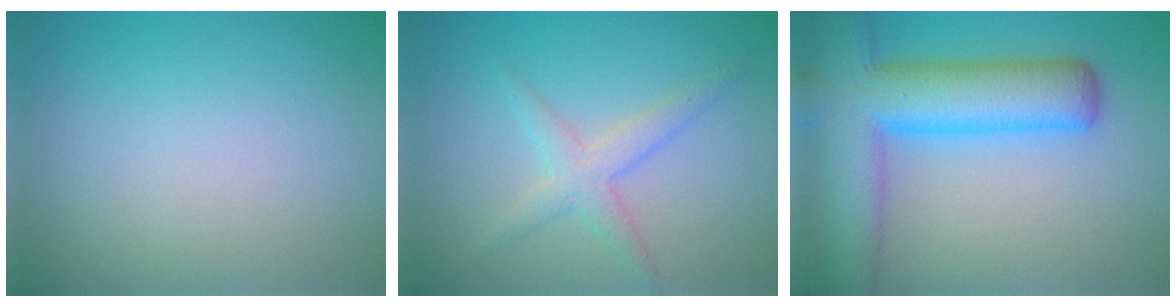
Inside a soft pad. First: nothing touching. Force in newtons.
{"total": 2.5, "press": 2.5, "slide": 0.2}
{"total": 10.2, "press": 10.2, "slide": 0.6}